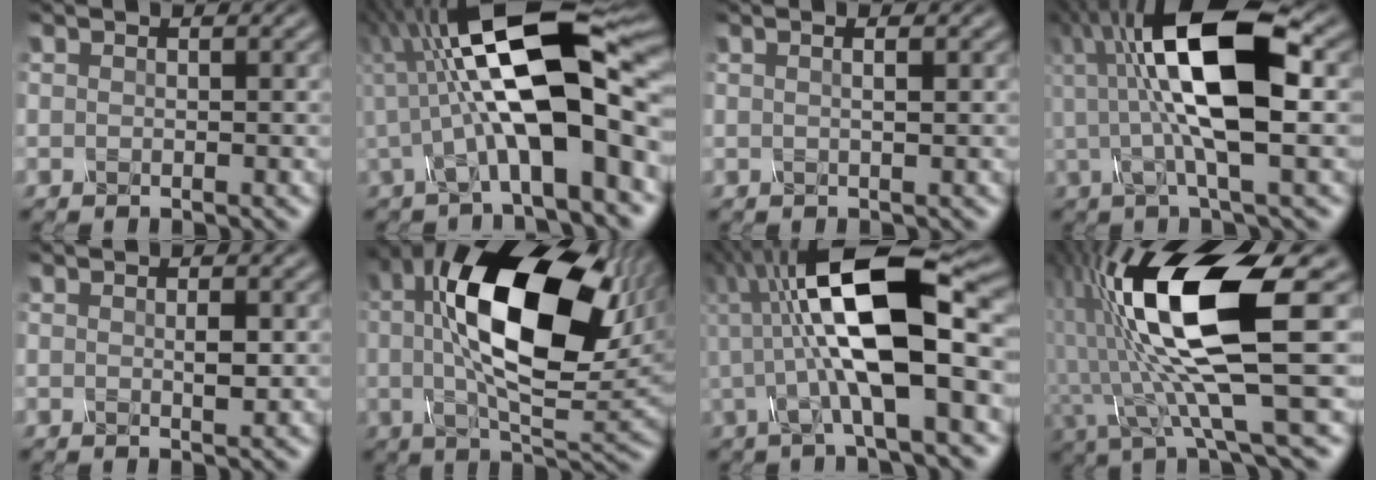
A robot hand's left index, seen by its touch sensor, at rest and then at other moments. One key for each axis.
{"total": 13.8, "fx": 0.8, "fy": 4.2, "fz": 13.2, "tx": -0.214, "ty": 0.027, "tz": 0.005}
{"total": 1.9, "fx": 0.7, "fy": 0.7, "fz": 1.7, "tx": -0.009, "ty": 0.001, "tz": -0.007}
{"total": 11.5, "fx": 1.8, "fy": 3.3, "fz": 10.9, "tx": -0.191, "ty": 0.016, "tz": 0.027}
{"total": 1.2, "fx": 0.1, "fy": 0.3, "fz": 1.2, "tx": -0.022, "ty": -0.002, "tz": 0.001}
{"total": 16.3, "fx": 3.6, "fy": 7.4, "fz": 14.1, "tx": -0.229, "ty": 0.010, "tz": 0.051}
{"total": 12.8, "fx": 1.5, "fy": 3.8, "fz": 12.1, "tx": -0.210, "ty": 0.019, "tz": 0.017}
{"total": 12.1, "fx": 1.0, "fy": 2.8, "fz": 11.7, "tx": -0.229, "ty": -0.001, "tz": 0.022}